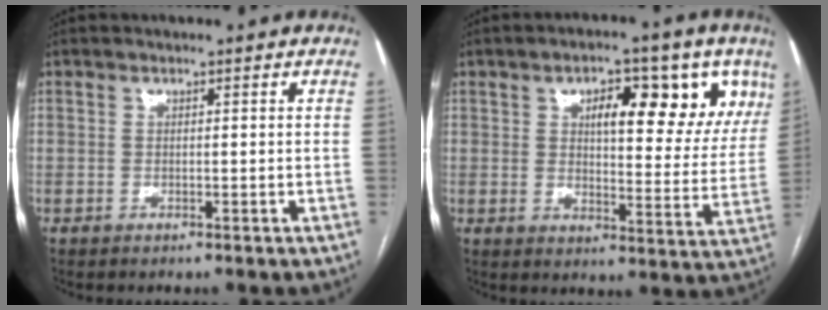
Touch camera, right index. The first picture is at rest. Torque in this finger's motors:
{"motor_torque": [0.58, 0.37, 0.59, 0.09]}